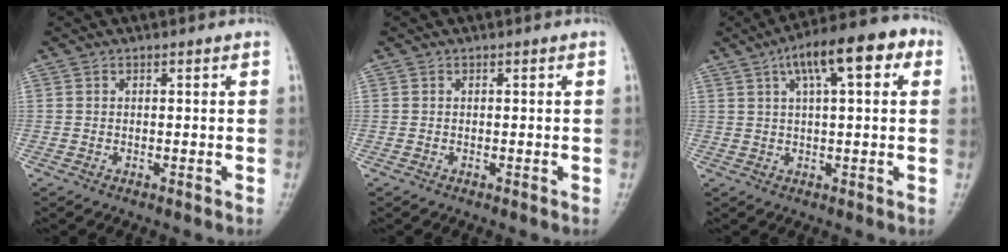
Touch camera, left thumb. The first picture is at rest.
{"total": 0.0}
{"total": 12.9, "force": [5.0, 4.5, 11.0], "torque": [-0.149, 0.024, 0.069]}